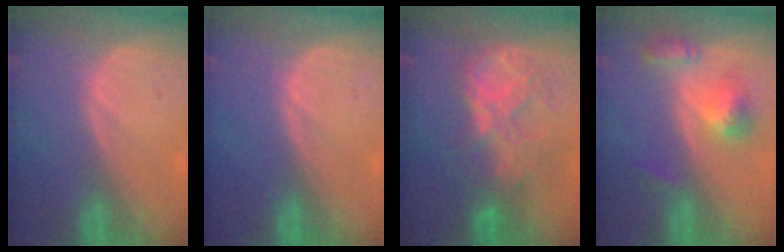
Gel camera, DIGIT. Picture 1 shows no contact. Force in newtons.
{"total": 0.0}
{"total": 9.1, "press": 7.8, "slide": 4.7}
{"total": 5.6, "press": 5.1, "slide": 2.4}